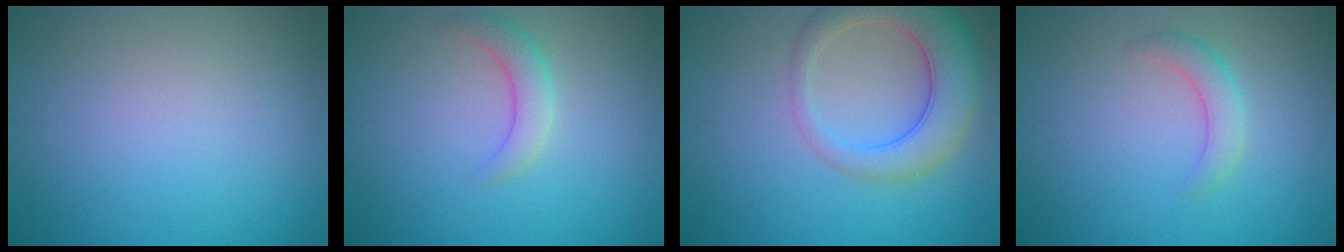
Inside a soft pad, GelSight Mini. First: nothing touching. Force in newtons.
{"total": 2.4, "press": 2.4, "slide": 0.2}
{"total": 6.3, "press": 6.3, "slide": 0.6}
{"total": 2.2, "press": 2.2, "slide": 0.2}